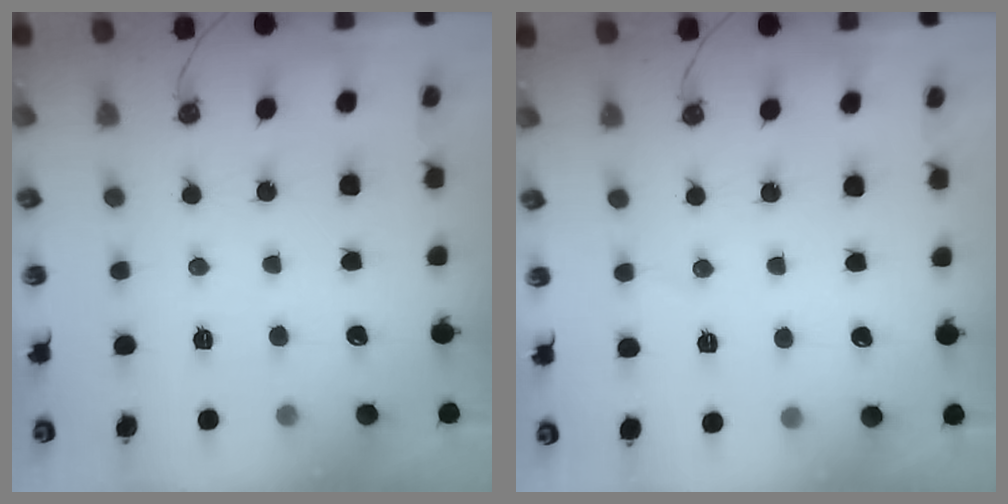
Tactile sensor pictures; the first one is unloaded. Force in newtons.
{"total": 4.4, "press": 3.9, "slide": 1.9}